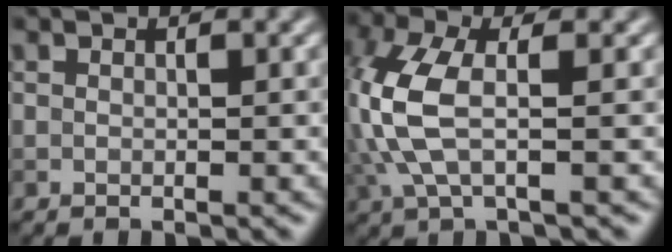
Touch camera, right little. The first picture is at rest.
{"total": 5.9, "force": [-0.2, 2.5, 5.3], "torque": [-0.143, 0.003, -0.005]}